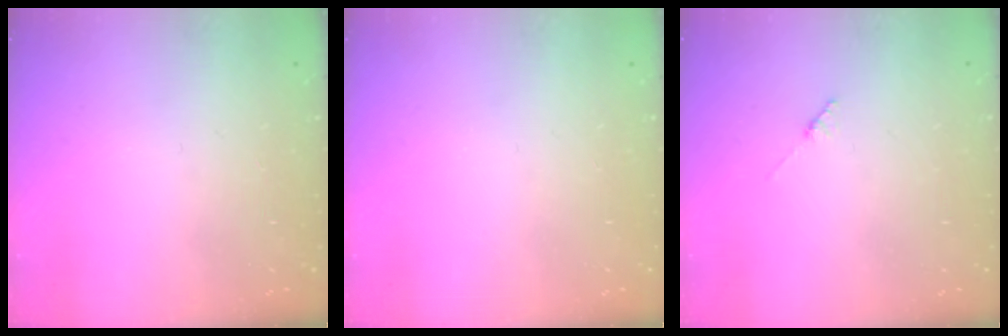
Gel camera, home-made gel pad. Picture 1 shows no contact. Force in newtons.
{"total": 0.0}
{"total": 1.8, "press": 1.7, "slide": 0.3}